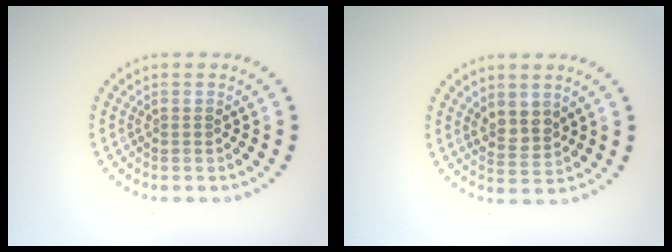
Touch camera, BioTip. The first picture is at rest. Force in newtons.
{"total": 2.1, "press": 1.8, "slide": 1.0}